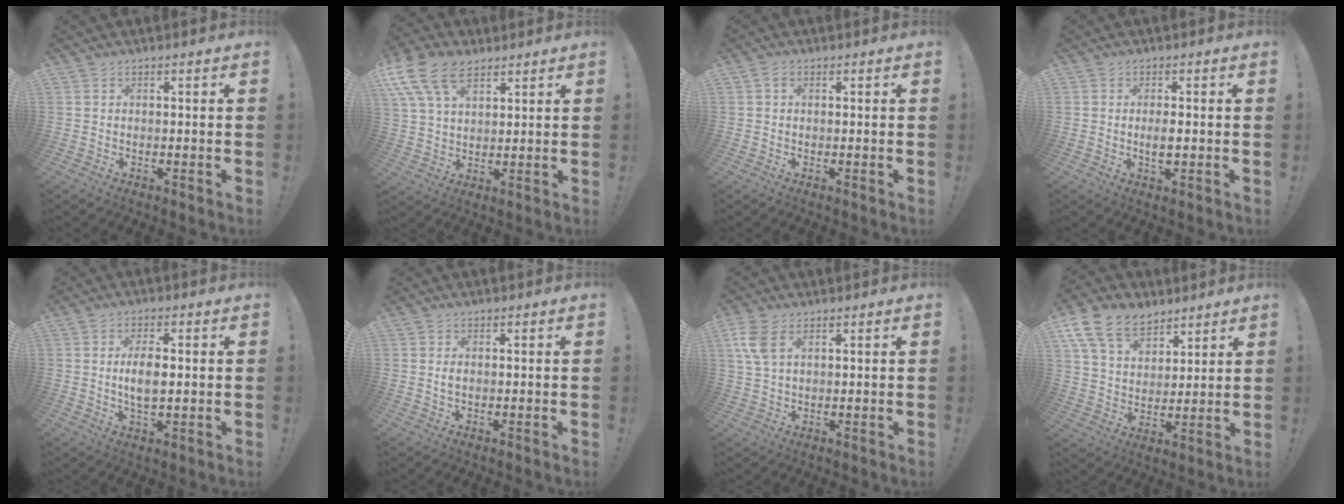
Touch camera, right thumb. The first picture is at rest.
{"total": 13.8, "force": [7.6, 8.3, 8.0], "torque": [-0.160, -0.030, 0.145]}
{"total": 1.2, "force": [0.3, 0.9, 0.8], "torque": [-0.011, 0.002, 0.004]}
{"total": 3.0, "force": [-0.4, 1.1, 2.8], "torque": [-0.043, -0.007, -0.012]}
{"total": 6.2, "force": [0.0, 2.7, 5.6], "torque": [-0.095, -0.006, -0.007]}
{"total": 1.2, "force": [0.0, 0.5, 1.1], "torque": [-0.023, 0.003, -0.001]}
{"total": 6.7, "force": [2.8, 3.4, 5.0], "torque": [-0.108, -0.005, 0.052]}
{"total": 14.3, "force": [9.3, 9.1, 6.0], "torque": [-0.113, -0.055, 0.180]}